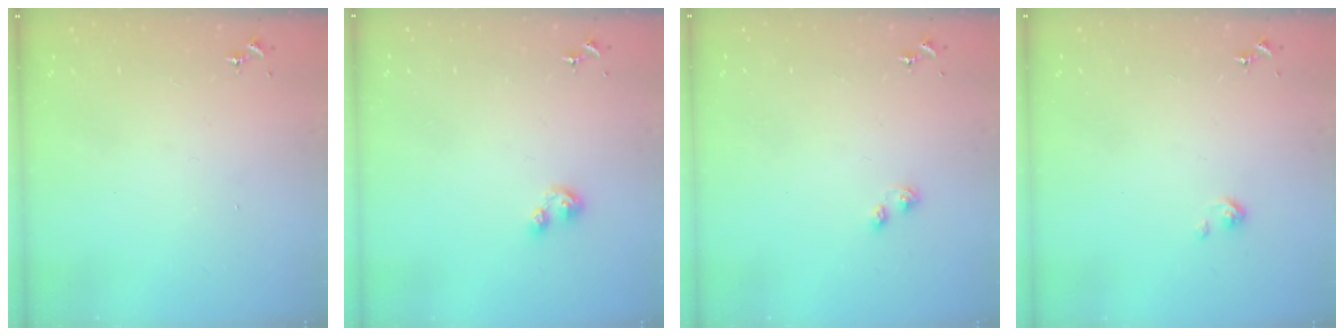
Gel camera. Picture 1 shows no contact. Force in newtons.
{"total": 5.6, "press": 5.5, "slide": 0.7}
{"total": 4.2, "press": 4.2, "slide": 0.7}
{"total": 3.0, "press": 3.0, "slide": 0.3}